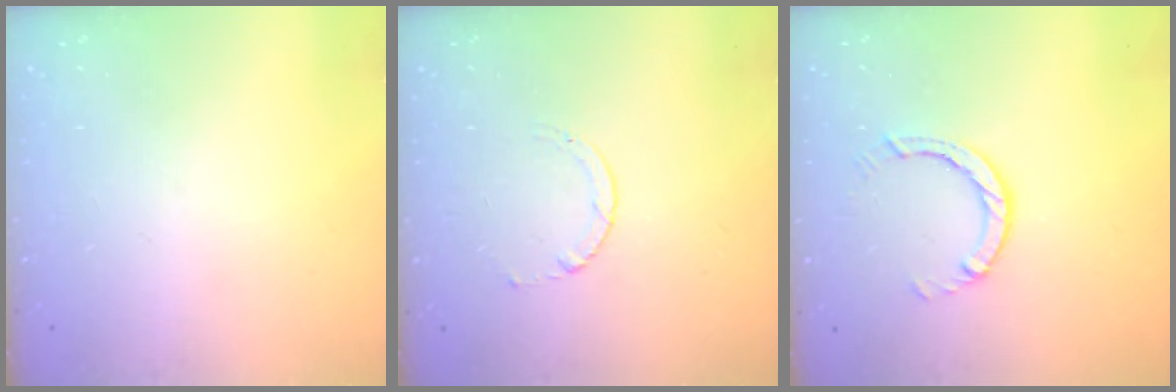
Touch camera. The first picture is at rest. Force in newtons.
{"total": 1.7, "press": 1.7, "slide": 0.2}
{"total": 2.9, "press": 2.9, "slide": 0.5}